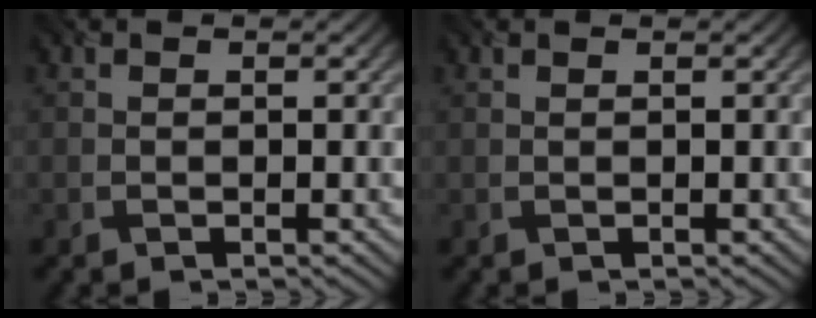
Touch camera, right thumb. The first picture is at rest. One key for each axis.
{"total": 0.0}